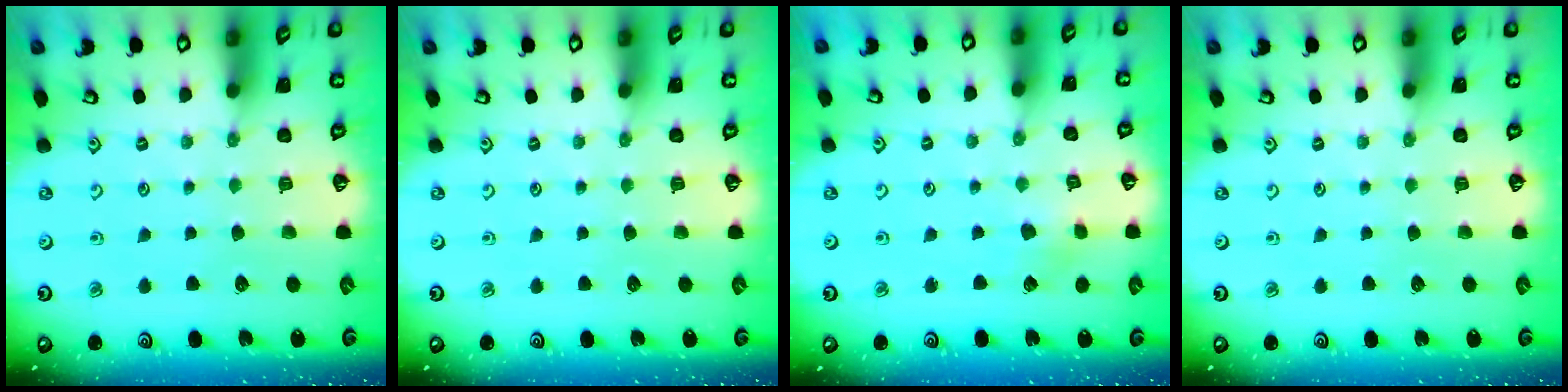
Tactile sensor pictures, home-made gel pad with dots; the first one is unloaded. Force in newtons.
{"total": 0.0}
{"total": 2.9, "press": 2.9, "slide": 0.4}
{"total": 0.0}